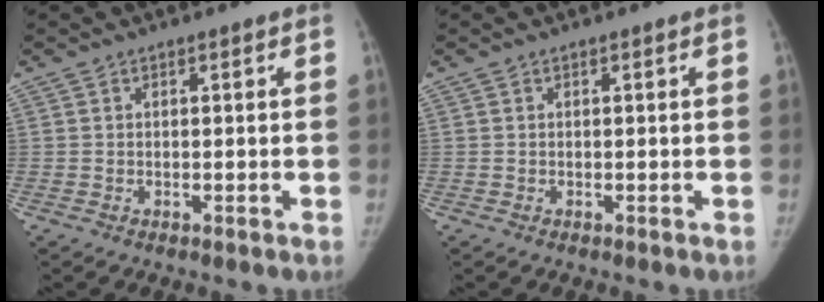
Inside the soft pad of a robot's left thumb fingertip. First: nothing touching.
{"total": 0.0}